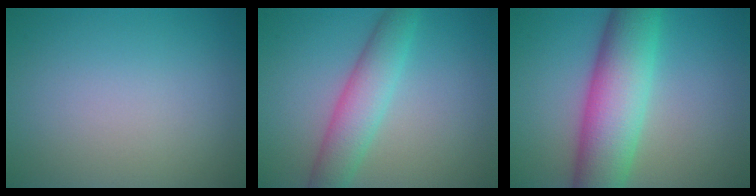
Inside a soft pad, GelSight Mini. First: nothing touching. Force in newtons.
{"total": 4.5, "press": 4.5, "slide": 0.1}
{"total": 9.3, "press": 9.3, "slide": 0.4}